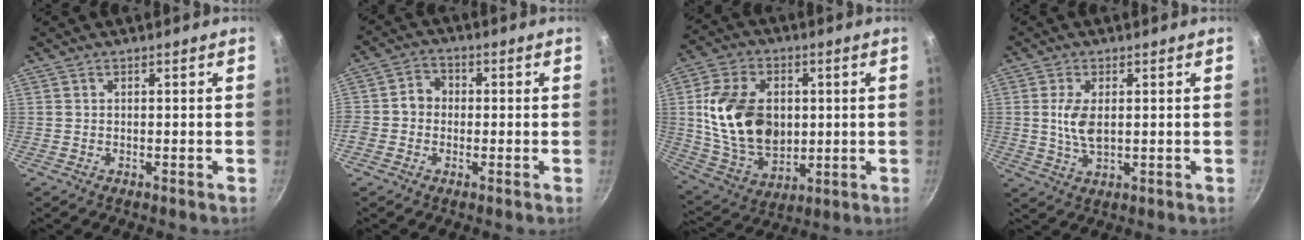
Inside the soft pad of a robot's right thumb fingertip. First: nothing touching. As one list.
[{"total": 4.6, "force": [-0.5, 4.2, 1.9], "torque": [-0.004, 0.012, -0.021]}, {"total": 18.8, "force": [1.8, 13.3, 13.2], "torque": [-0.223, -0.004, 0.043]}, {"total": 5.6, "force": [0.7, 2.8, 4.9], "torque": [-0.099, -0.004, 0.016]}]